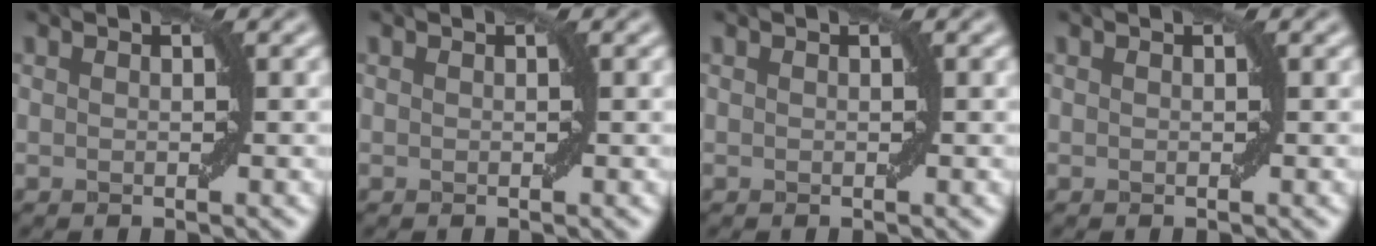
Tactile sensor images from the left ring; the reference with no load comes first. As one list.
[{"total": 0.0}, {"total": 0.0}, {"total": 0.0}]